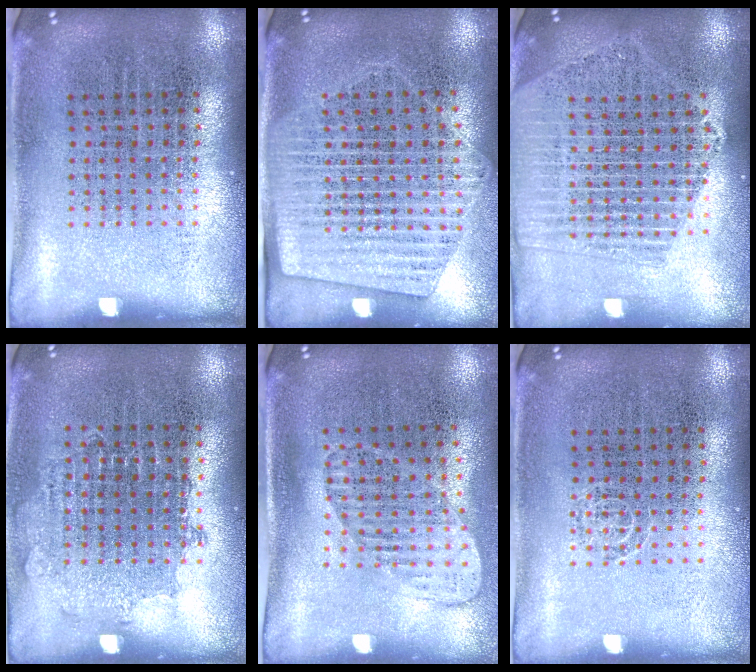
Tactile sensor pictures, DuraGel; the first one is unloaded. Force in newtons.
{"total": 1.7, "press": 1.5, "slide": 0.8}
{"total": 2.1, "press": 1.9, "slide": 0.9}
{"total": 0.8, "press": 0.8, "slide": 0.2}
{"total": 1.4, "press": 1.1, "slide": 0.9}
{"total": 0.7, "press": 0.7, "slide": 0.2}